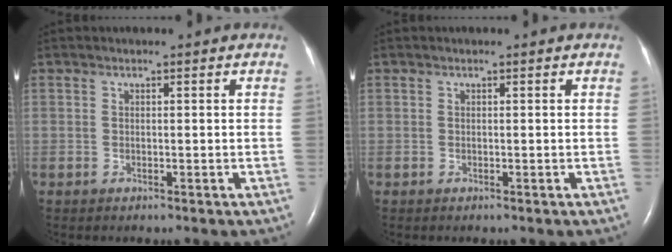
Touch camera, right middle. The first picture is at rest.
{"total": 0.0}